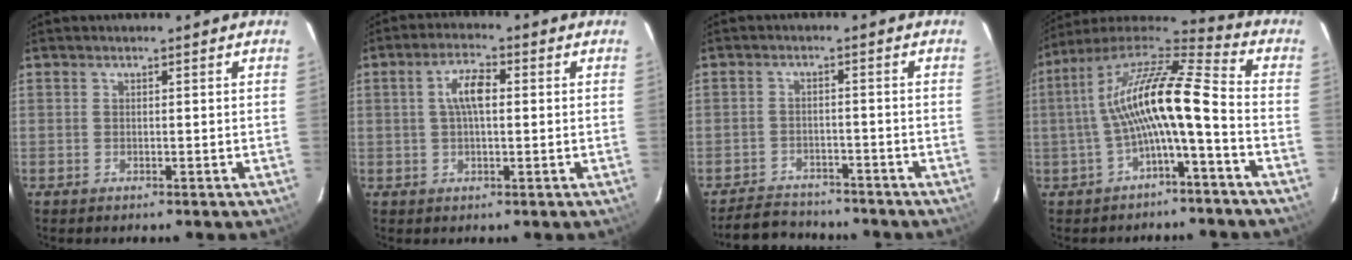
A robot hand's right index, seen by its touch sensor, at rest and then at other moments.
{"total": 5.3, "force": [0.7, 2.0, 4.9], "torque": [-0.094, 0.013, 0.013]}
{"total": 8.3, "force": [-7.6, 2.8, 1.8], "torque": [-0.059, 0.009, -0.111]}
{"total": 15.1, "force": [-2.4, 2.3, 14.7], "torque": [-0.281, 0.018, -0.049]}